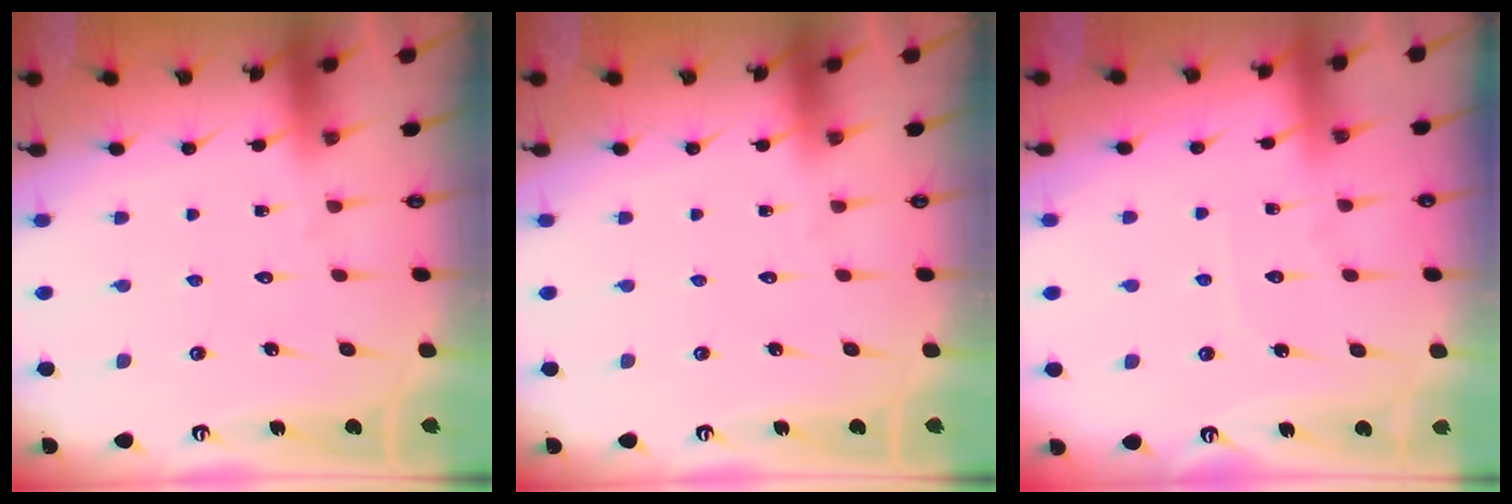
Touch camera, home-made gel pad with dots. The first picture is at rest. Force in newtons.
{"total": 0.0}
{"total": 4.1, "press": 4.0, "slide": 0.5}